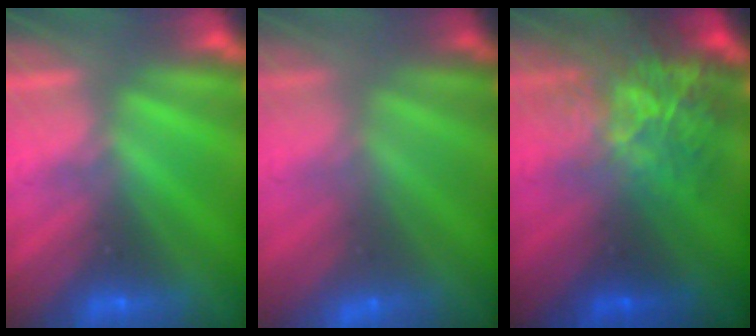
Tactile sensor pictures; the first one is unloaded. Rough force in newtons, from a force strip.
{"total": 2.8}
{"total": 7.2}